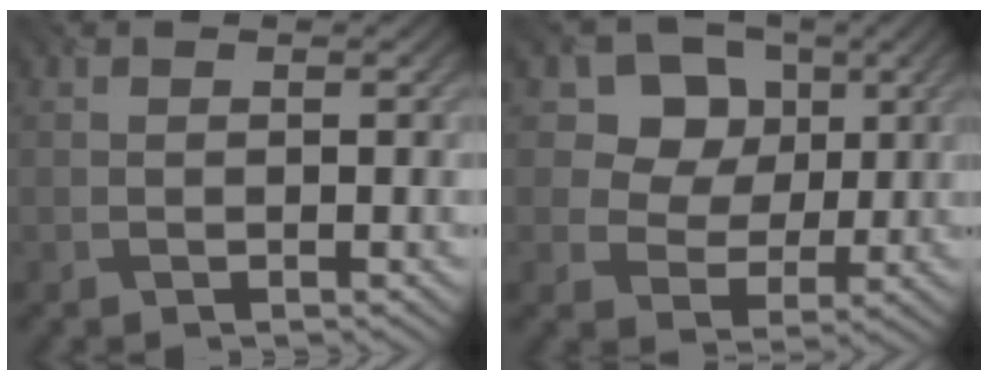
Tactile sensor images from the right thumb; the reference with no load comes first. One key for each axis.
{"total": 9.3, "fx": 3.9, "fy": 7.6, "fz": 3.6, "tx": -0.097, "ty": -0.007, "tz": 0.088}